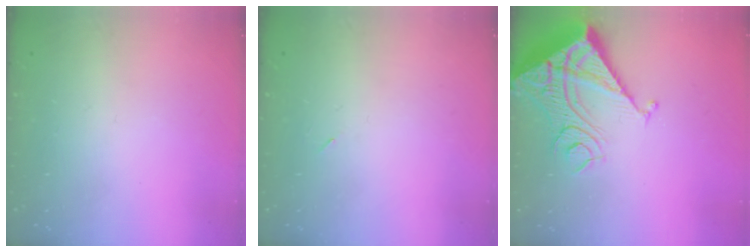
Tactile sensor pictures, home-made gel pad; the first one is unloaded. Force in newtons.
{"total": 2.2, "press": 1.9, "slide": 1.2}
{"total": 16.7, "press": 16.6, "slide": 2.1}